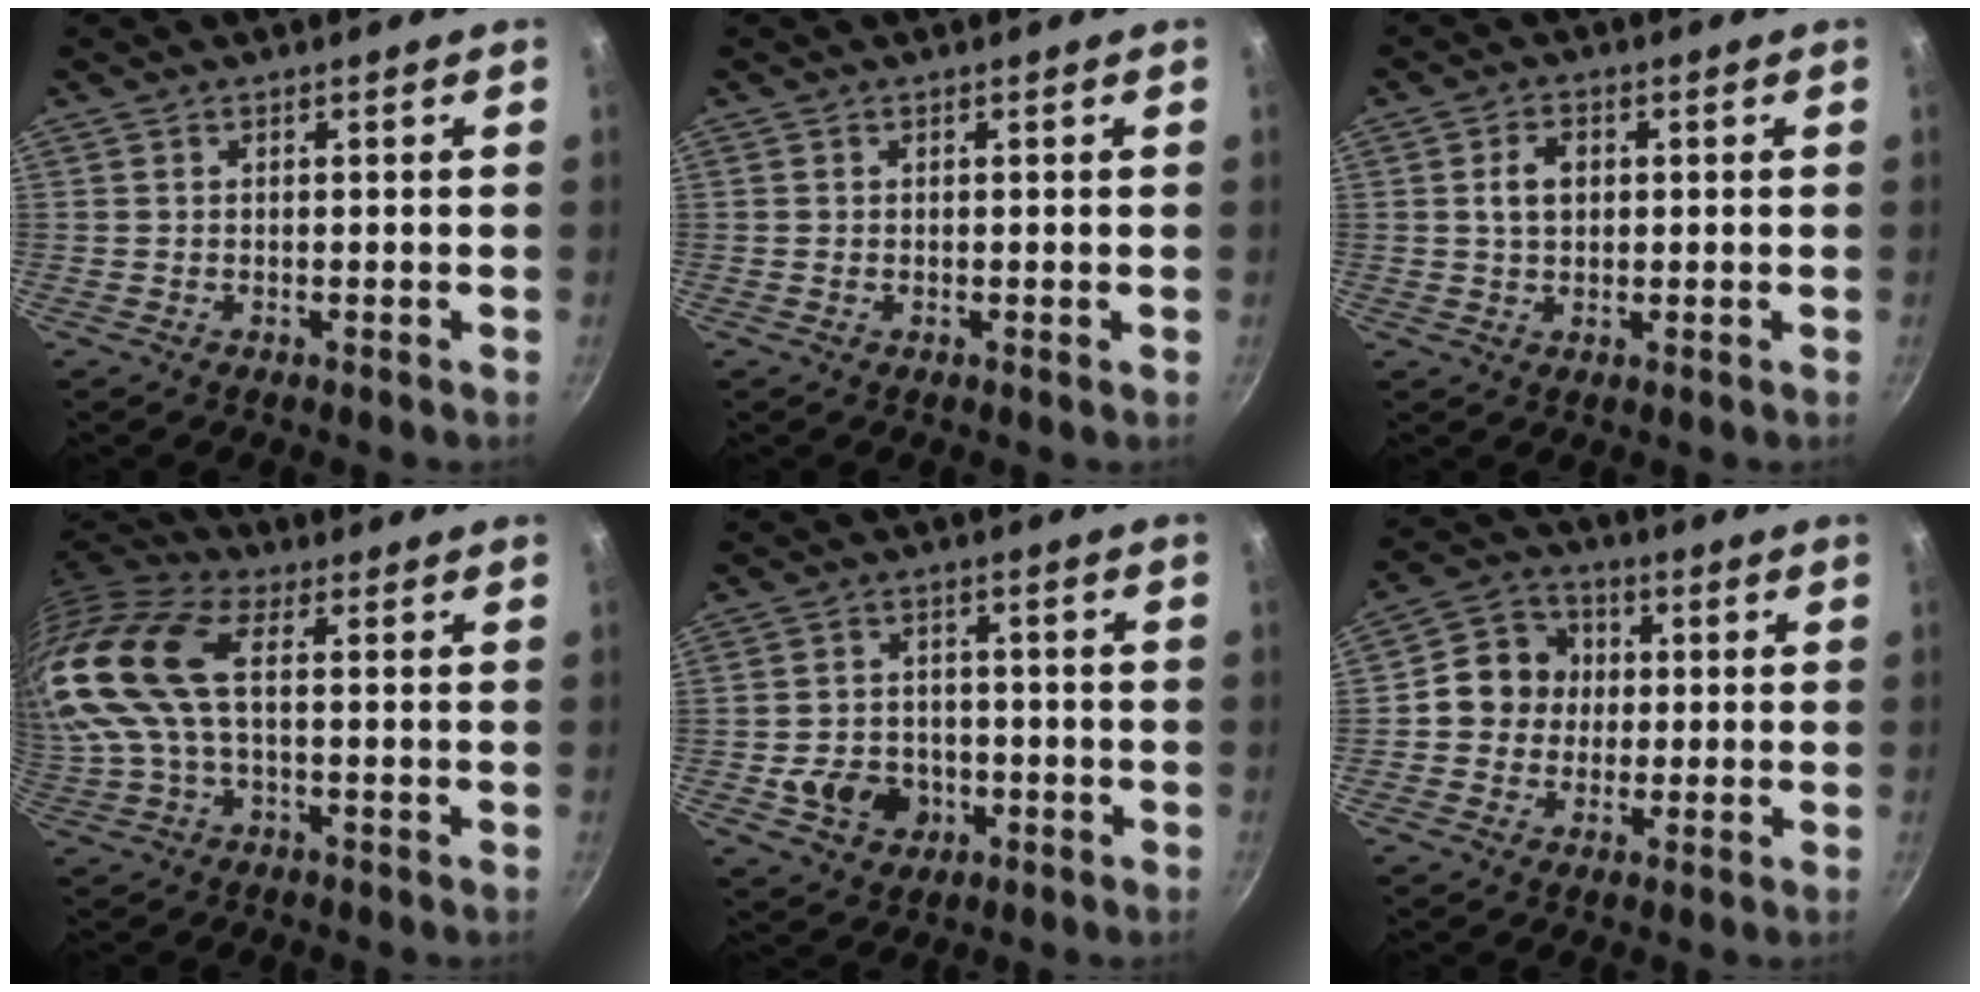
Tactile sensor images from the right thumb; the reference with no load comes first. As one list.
[{"total": 0.0}, {"total": 4.4, "force": [0.7, 3.1, 3.0], "torque": [-0.037, 0.003, 0.011]}, {"total": 17.6, "force": [1.5, 8.9, 15.1], "torque": [-0.327, 0.020, 0.016]}, {"total": 8.4, "force": [-2.5, 6.8, 4.2], "torque": [-0.050, 0.023, -0.036]}, {"total": 9.0, "force": [0.2, 8.3, 3.5], "torque": [-0.019, 0.019, -0.016]}]